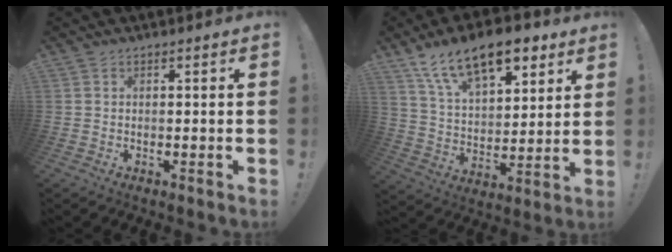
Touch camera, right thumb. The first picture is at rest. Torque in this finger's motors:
{"motor_torque": [0.23, 1.34, 0.58, -0.06, 0.31]}